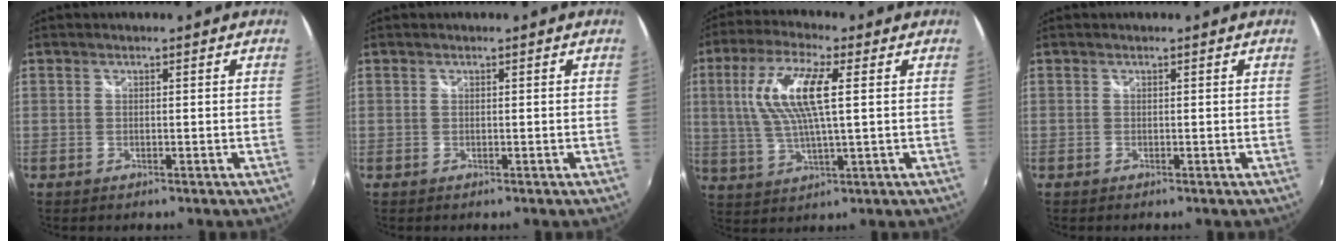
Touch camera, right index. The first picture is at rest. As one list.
[{"total": 0.0}, {"total": 12.1, "force": [2.6, 3.0, 11.5], "torque": [-0.228, 0.009, 0.051]}, {"total": 0.0}]